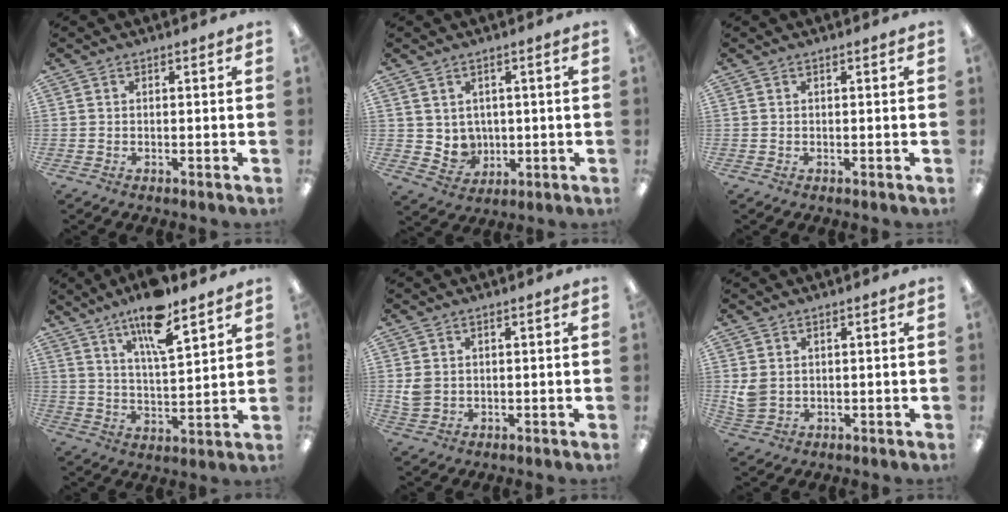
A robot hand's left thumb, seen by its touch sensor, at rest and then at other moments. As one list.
[{"total": 4.5, "force": [2.0, 4.0, 0.4], "torque": [-0.014, -0.013, 0.044]}, {"total": 0.0}, {"total": 12.4, "force": [9.5, 2.6, 7.6], "torque": [-0.131, -0.052, 0.160]}, {"total": 3.2, "force": [1.0, 2.6, 1.7], "torque": [-0.025, 0.000, 0.019]}, {"total": 3.6, "force": [1.5, 2.6, 2.0], "torque": [-0.047, -0.003, 0.029]}]